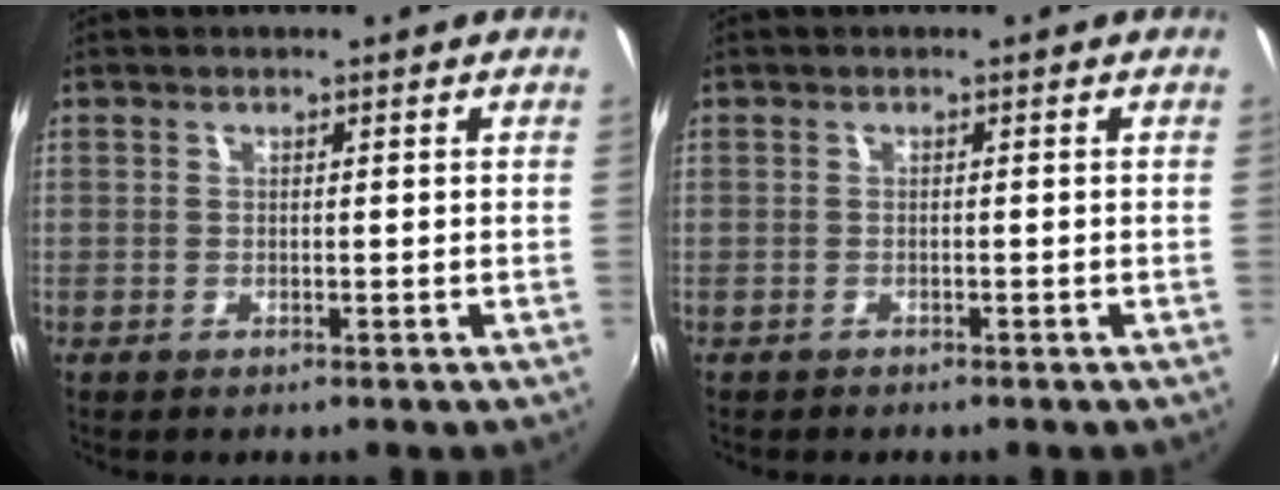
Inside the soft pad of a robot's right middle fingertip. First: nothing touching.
{"total": 0.9, "force": [-0.7, 0.4, 0.1], "torque": [-0.007, -0.002, -0.011]}